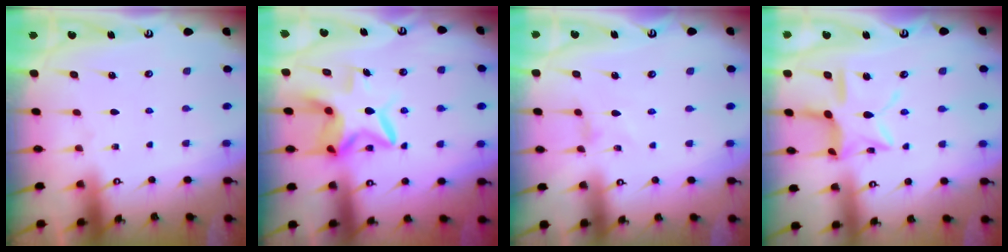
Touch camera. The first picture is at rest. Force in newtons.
{"total": 9.4, "press": 9.4, "slide": 1.0}
{"total": 1.1, "press": 1.0, "slide": 0.3}
{"total": 13.6, "press": 13.6, "slide": 1.1}